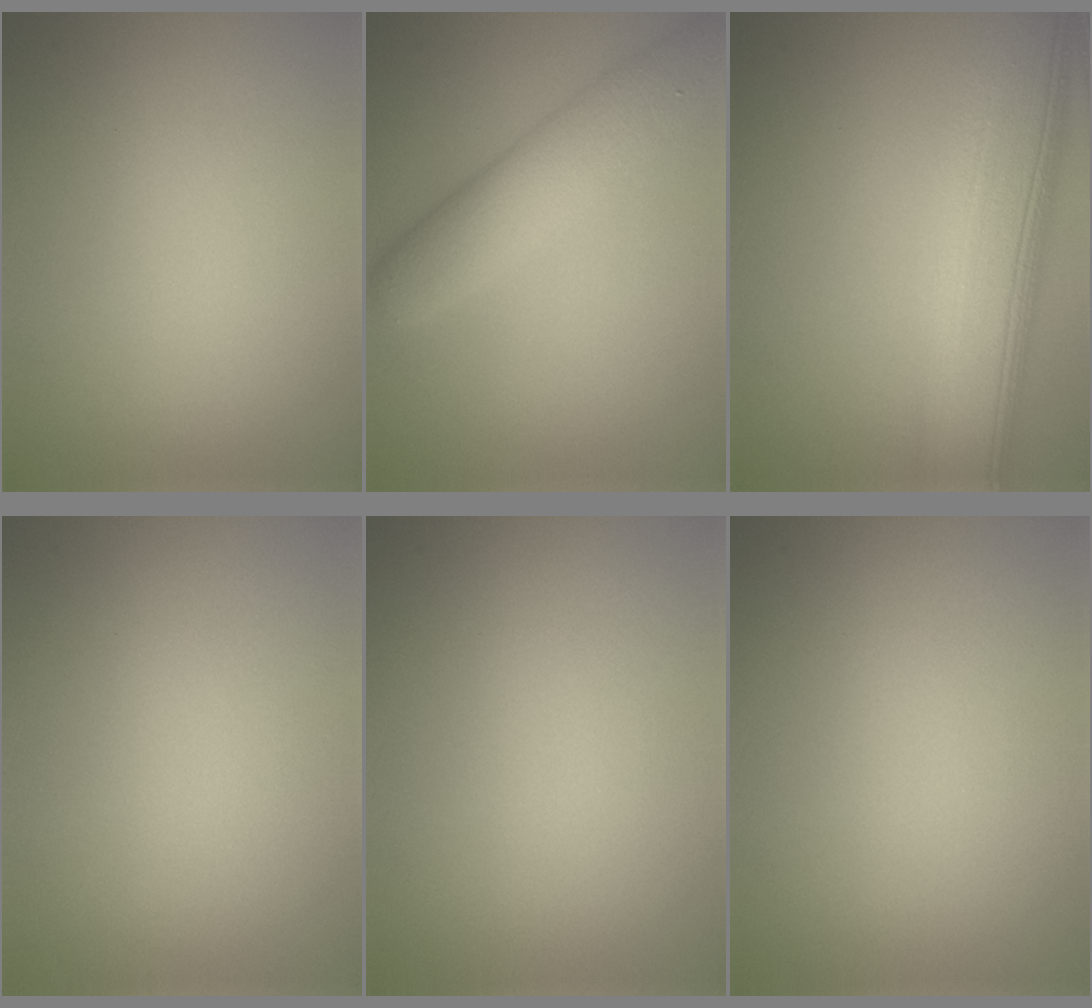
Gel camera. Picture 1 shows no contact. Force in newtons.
{"total": 5.5, "press": 5.5, "slide": 0.3}
{"total": 10.9, "press": 10.9, "slide": 0.9}
{"total": 0.0}
{"total": 0.0}
{"total": 0.0}